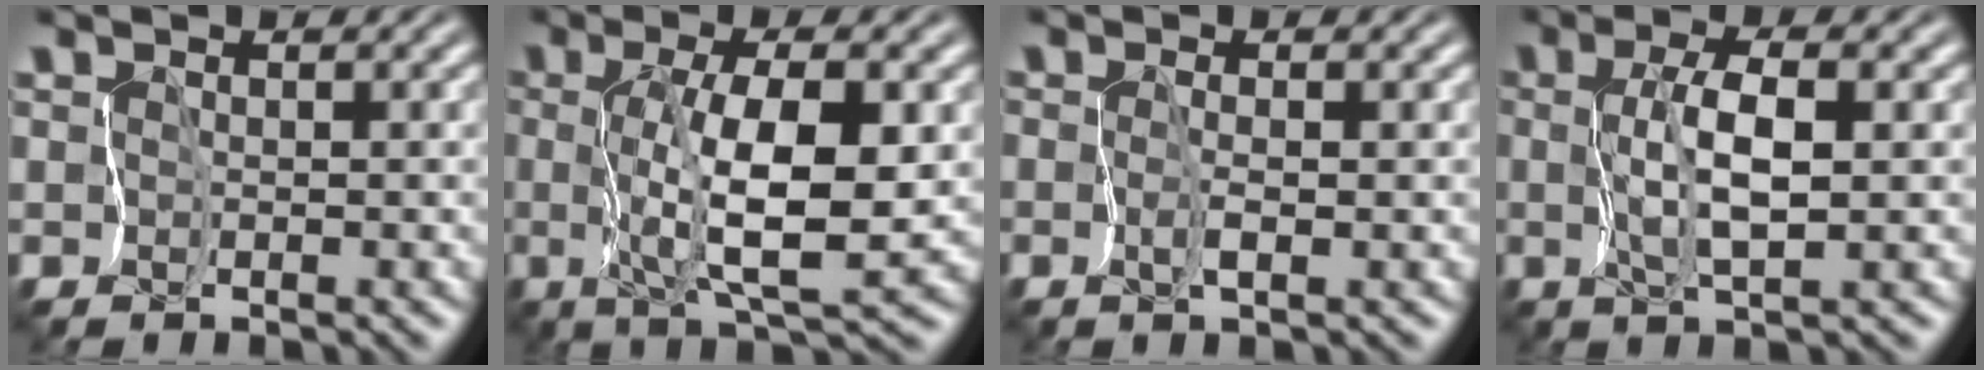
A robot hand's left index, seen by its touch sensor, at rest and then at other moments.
{"total": 6.8, "force": [0.0, 1.3, 6.6], "torque": [-0.117, -0.005, 0.002]}
{"total": 0.9, "force": [-0.4, -0.1, 0.8], "torque": [-0.024, -0.003, -0.007]}
{"total": 3.4, "force": [0.2, 0.4, 3.4], "torque": [-0.072, 0.002, 0.007]}